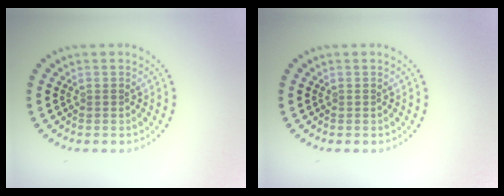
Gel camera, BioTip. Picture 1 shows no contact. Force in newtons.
{"total": 0.0}